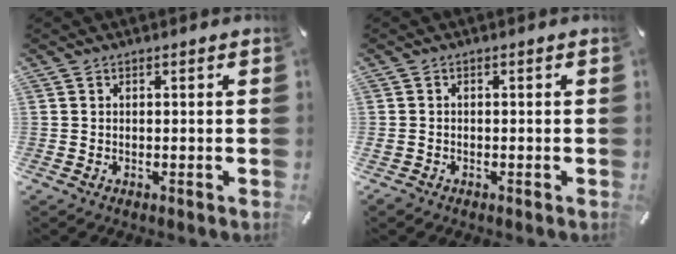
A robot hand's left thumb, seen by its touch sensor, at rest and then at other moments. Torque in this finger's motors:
{"motor_torque": [0.01, 0.03, -0.01, 0.28, 0.06]}